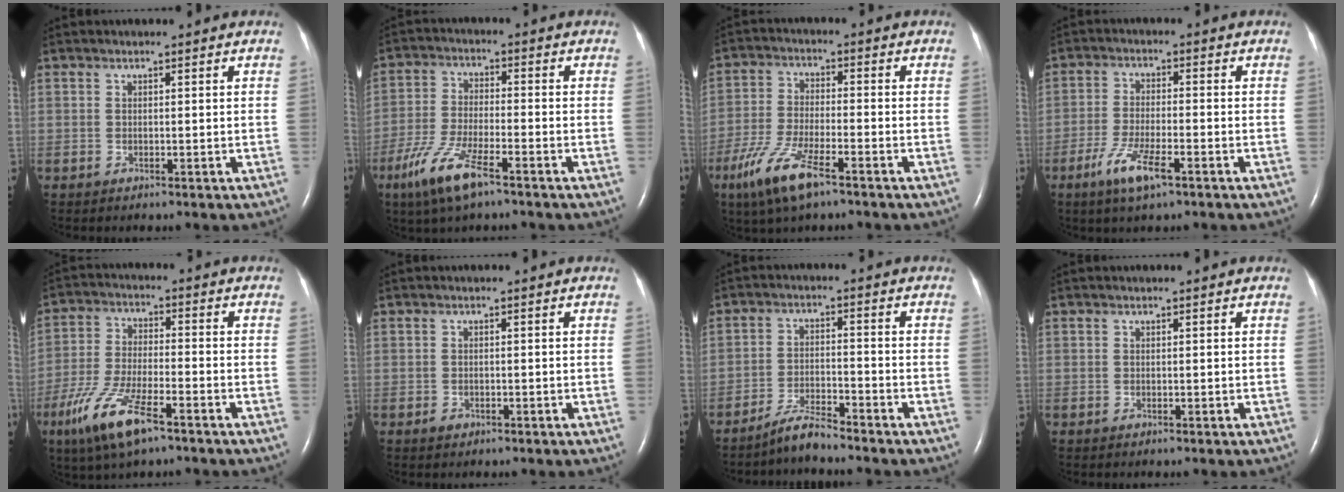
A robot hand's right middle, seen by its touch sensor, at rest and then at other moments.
{"total": 9.2, "force": [-5.7, 1.7, 7.0], "torque": [-0.154, -0.018, -0.109]}
{"total": 9.5, "force": [-5.8, 1.9, 7.3], "torque": [-0.158, -0.019, -0.109]}
{"total": 6.5, "force": [-3.8, 1.0, 5.2], "torque": [-0.112, -0.009, -0.067]}
{"total": 11.1, "force": [-6.5, 2.4, 8.6], "torque": [-0.184, -0.019, -0.119]}
{"total": 0.9, "force": [-0.6, 0.6, 0.4], "torque": [-0.007, 0.002, -0.007]}
{"total": 4.4, "force": [-4.2, 0.0, 1.4], "torque": [-0.030, -0.014, -0.080]}
{"total": 0.0}